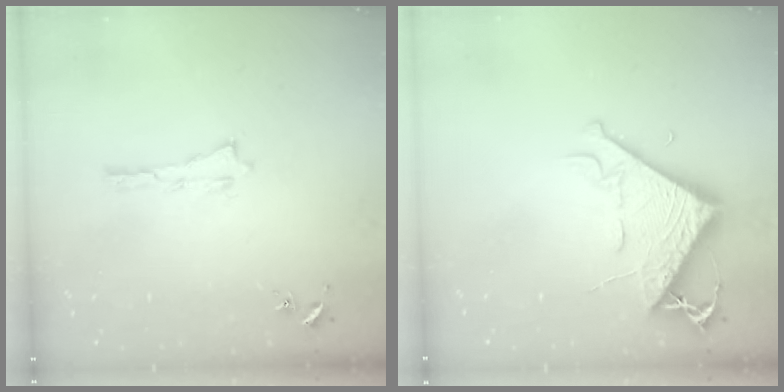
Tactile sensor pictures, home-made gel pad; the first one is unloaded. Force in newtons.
{"total": 8.0, "press": 7.9, "slide": 0.8}